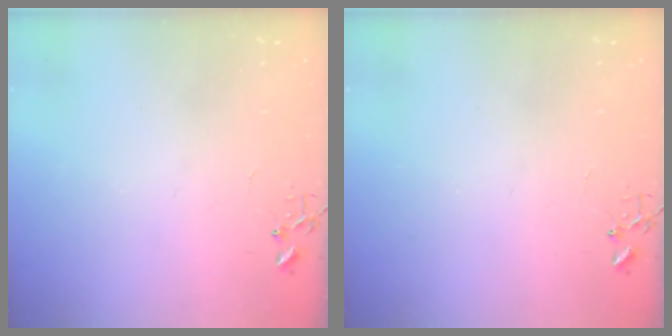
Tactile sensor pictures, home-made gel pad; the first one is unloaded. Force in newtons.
{"total": 0.0}